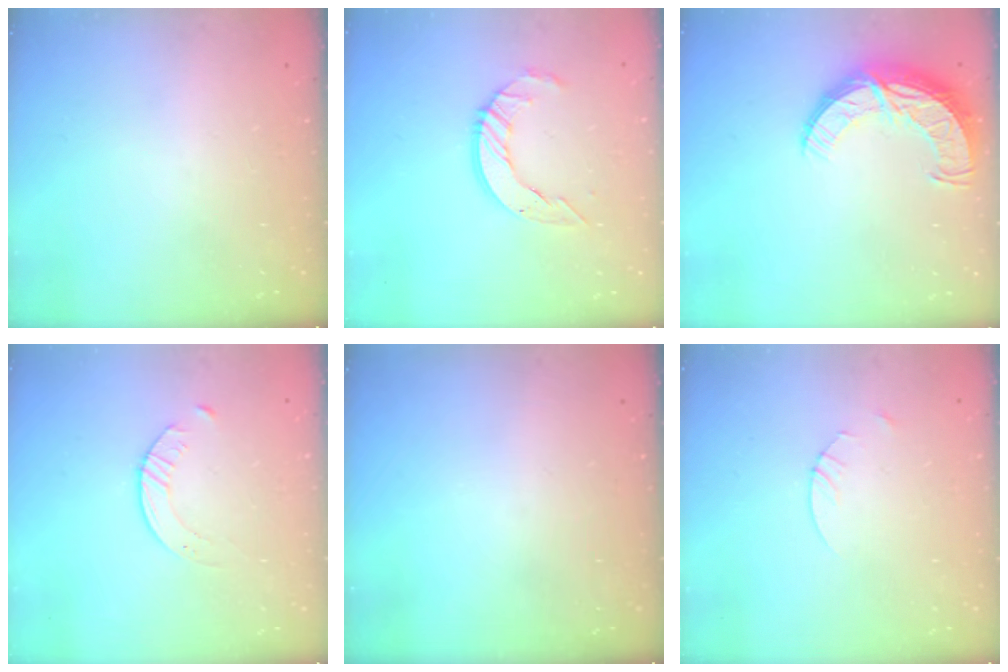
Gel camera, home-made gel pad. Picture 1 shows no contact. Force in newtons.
{"total": 9.3, "press": 9.3, "slide": 0.9}
{"total": 11.7, "press": 11.7, "slide": 0.9}
{"total": 3.5, "press": 3.5, "slide": 0.4}
{"total": 0.0}
{"total": 1.4, "press": 1.4, "slide": 0.2}